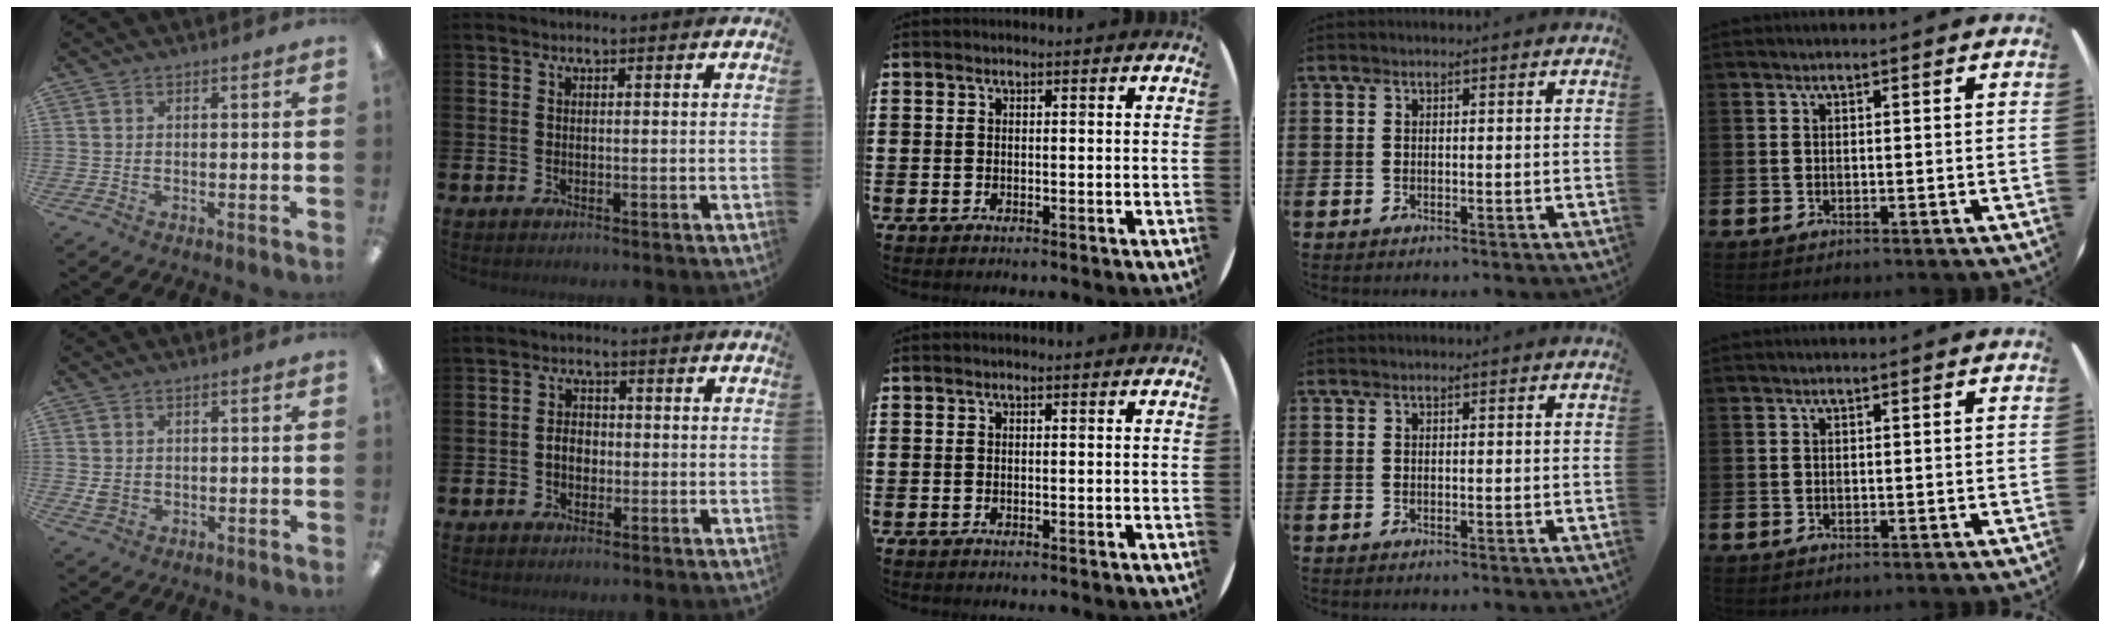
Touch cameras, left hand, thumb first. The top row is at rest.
{"thumb": {"total": 2.4, "force": [0.3, 2.0, 1.2], "torque": [-0.015, 0.000, 0.004]}, "index": {"total": 2.7, "force": [-0.5, 2.0, 1.8], "torque": [-0.026, 0.003, -0.013]}}